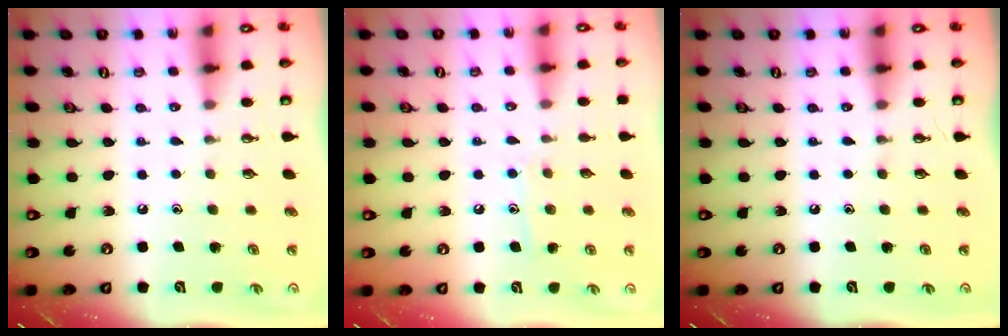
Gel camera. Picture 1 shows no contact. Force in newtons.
{"total": 6.8, "press": 6.8, "slide": 0.4}
{"total": 0.0}